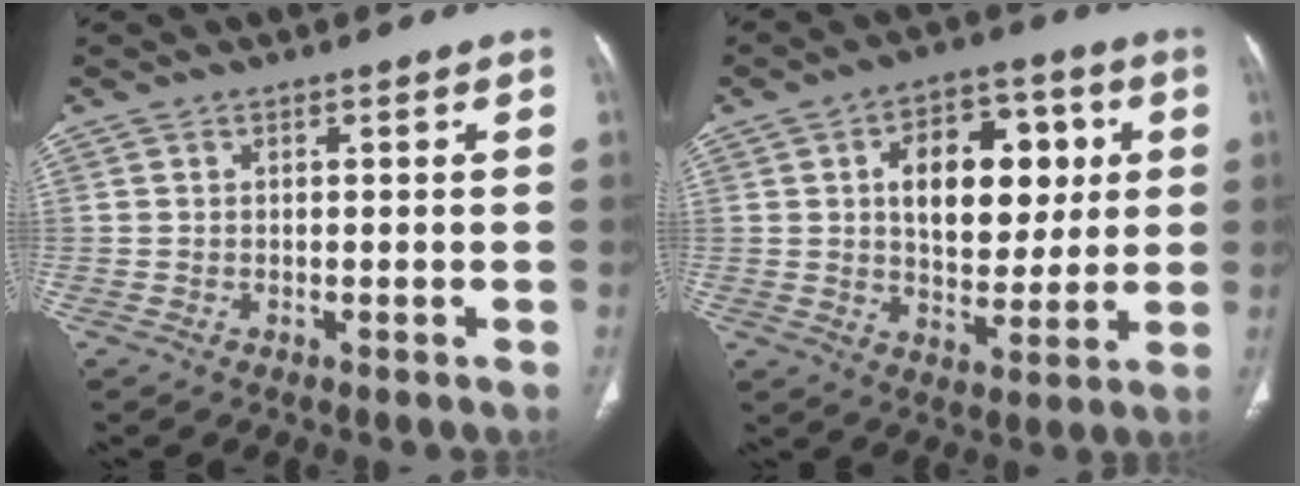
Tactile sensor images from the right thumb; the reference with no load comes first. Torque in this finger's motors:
{"motor_torque": [0.03, 0.44, 0.01, 0.01, 0.17]}